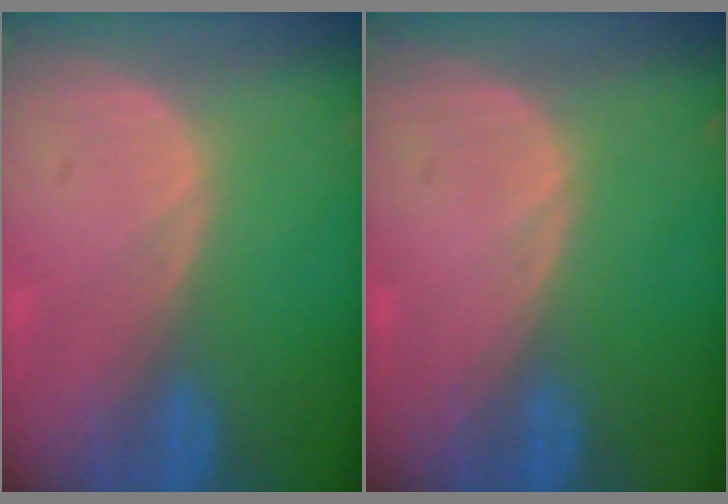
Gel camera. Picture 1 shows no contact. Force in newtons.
{"total": 0.0}